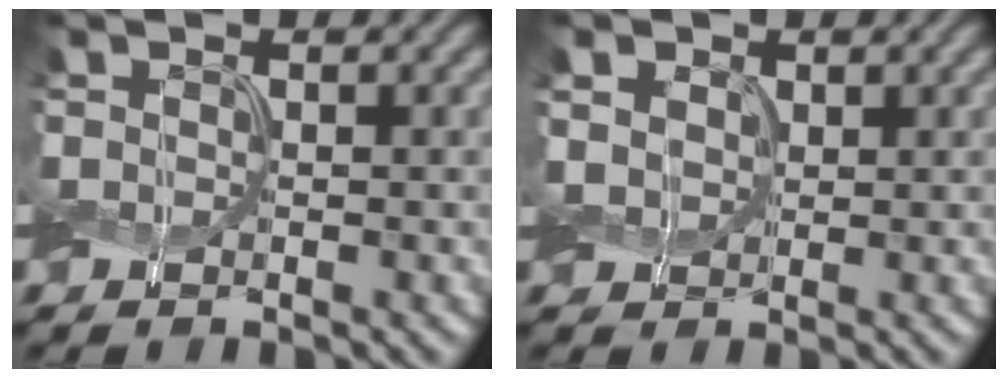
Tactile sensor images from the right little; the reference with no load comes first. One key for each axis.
{"total": 2.2, "fx": 0.7, "fy": 1.8, "fz": 1.1, "tx": -0.031, "ty": -0.002, "tz": 0.009}